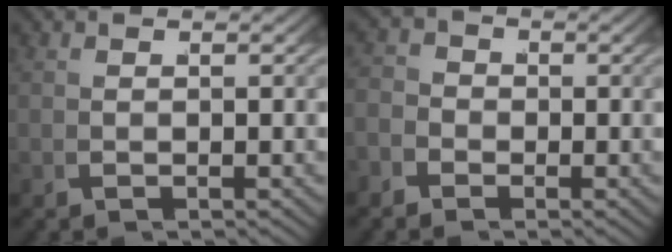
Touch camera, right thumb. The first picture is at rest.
{"total": 2.3, "force": [-1.0, 2.0, 0.6], "torque": [-0.005, -0.005, -0.025]}